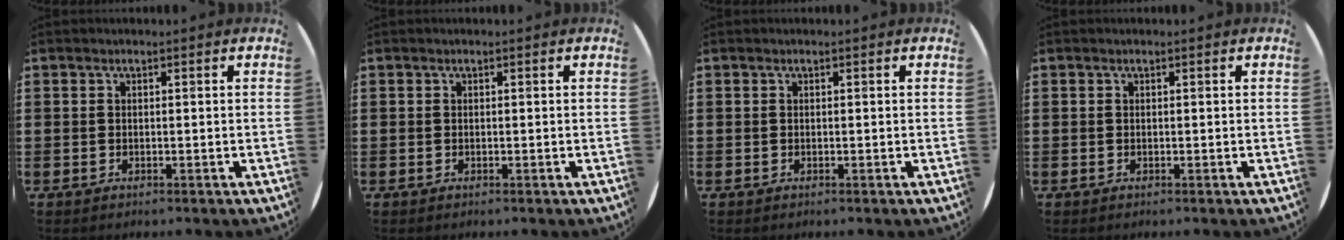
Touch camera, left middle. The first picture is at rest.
{"total": 0.0}
{"total": 0.0}
{"total": 0.0}